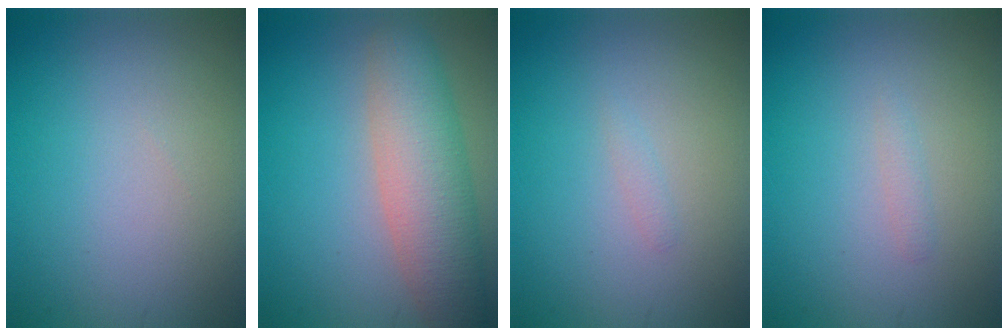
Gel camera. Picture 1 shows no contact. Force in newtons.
{"total": 6.5, "press": 6.5, "slide": 0.2}
{"total": 0.5, "press": 0.5, "slide": 0.0}
{"total": 0.7, "press": 0.7, "slide": 0.0}